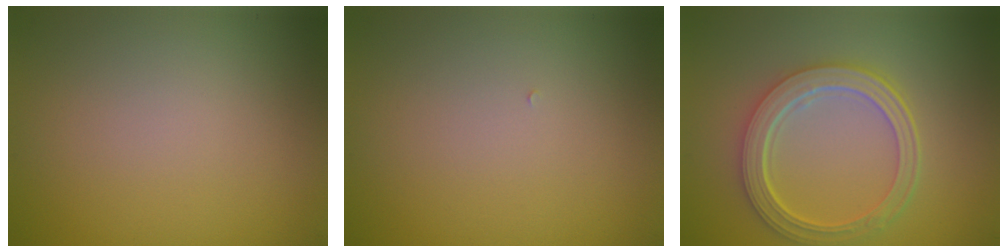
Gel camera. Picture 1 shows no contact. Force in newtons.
{"total": 0.0}
{"total": 5.6, "press": 4.1, "slide": 3.8}